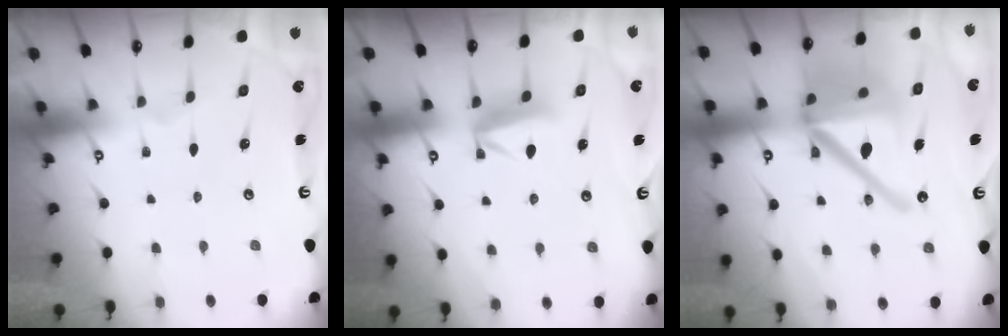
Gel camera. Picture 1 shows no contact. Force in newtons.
{"total": 8.0, "press": 8.0, "slide": 0.4}
{"total": 22.7, "press": 22.4, "slide": 3.8}